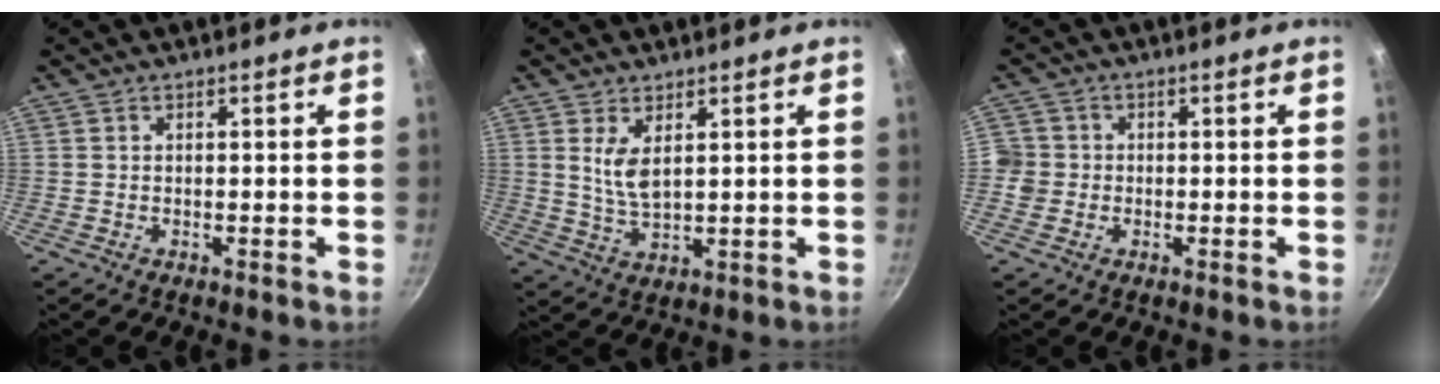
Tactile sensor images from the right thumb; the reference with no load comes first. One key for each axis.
{"total": 5.5, "fx": 2.1, "fy": 2.5, "fz": 4.5, "tx": -0.080, "ty": -0.026, "tz": 0.046}
{"total": 4.1, "fx": -0.7, "fy": 3.9, "fz": 1.0, "tx": 0.001, "ty": 0.011, "tz": -0.018}